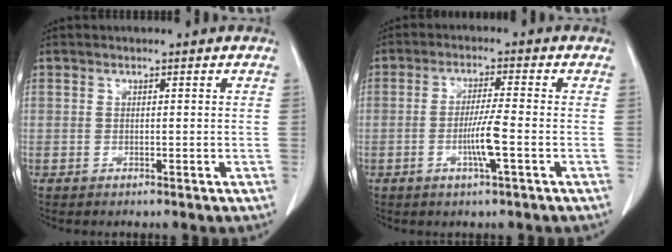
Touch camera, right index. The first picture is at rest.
{"total": 5.2, "force": [-1.6, -0.4, 5.0], "torque": [-0.094, -0.007, -0.030]}